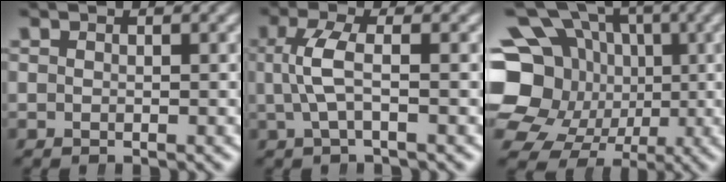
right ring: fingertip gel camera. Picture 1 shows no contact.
{"total": 3.1, "force": [-0.1, 0.9, 2.9], "torque": [-0.073, 0.001, 0.001]}
{"total": 15.3, "force": [-0.3, 13.2, 7.8], "torque": [-0.152, -0.052, 0.005]}